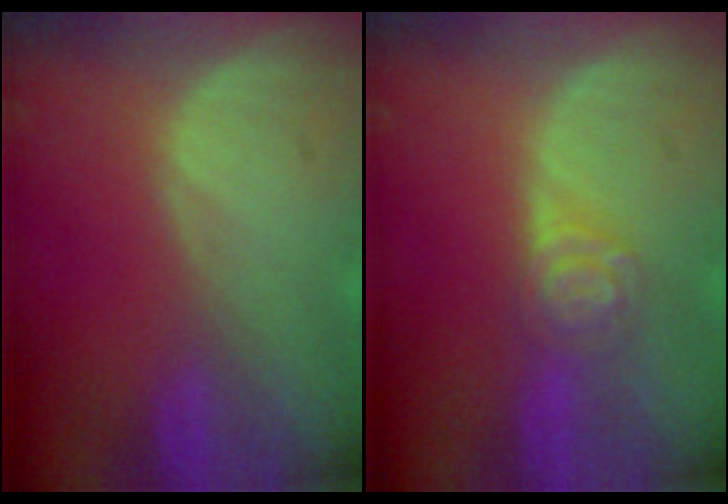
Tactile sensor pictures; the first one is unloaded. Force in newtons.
{"total": 4.3, "press": 3.9, "slide": 1.9}